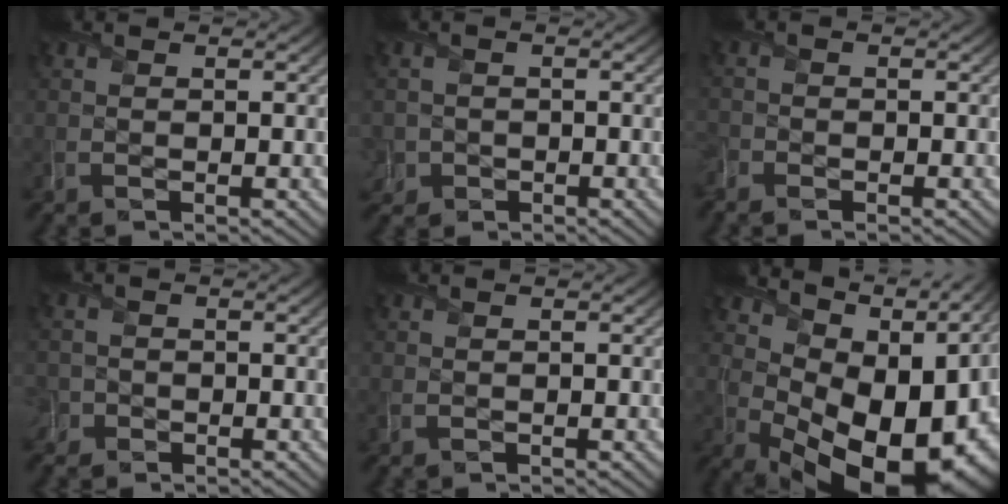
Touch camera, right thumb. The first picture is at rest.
{"total": 3.1, "force": [-1.3, 2.7, 0.9], "torque": [-0.025, -0.007, -0.030]}
{"total": 2.0, "force": [-1.8, 0.8, 0.6], "torque": [-0.016, -0.012, -0.046]}
{"total": 2.3, "force": [-1.3, 1.9, 0.4], "torque": [-0.011, -0.005, -0.031]}
{"total": 0.8, "force": [-0.4, 0.5, 0.4], "torque": [-0.016, -0.006, -0.009]}
{"total": 17.0, "force": [2.6, 10.7, 12.9], "torque": [-0.171, -0.027, 0.084]}